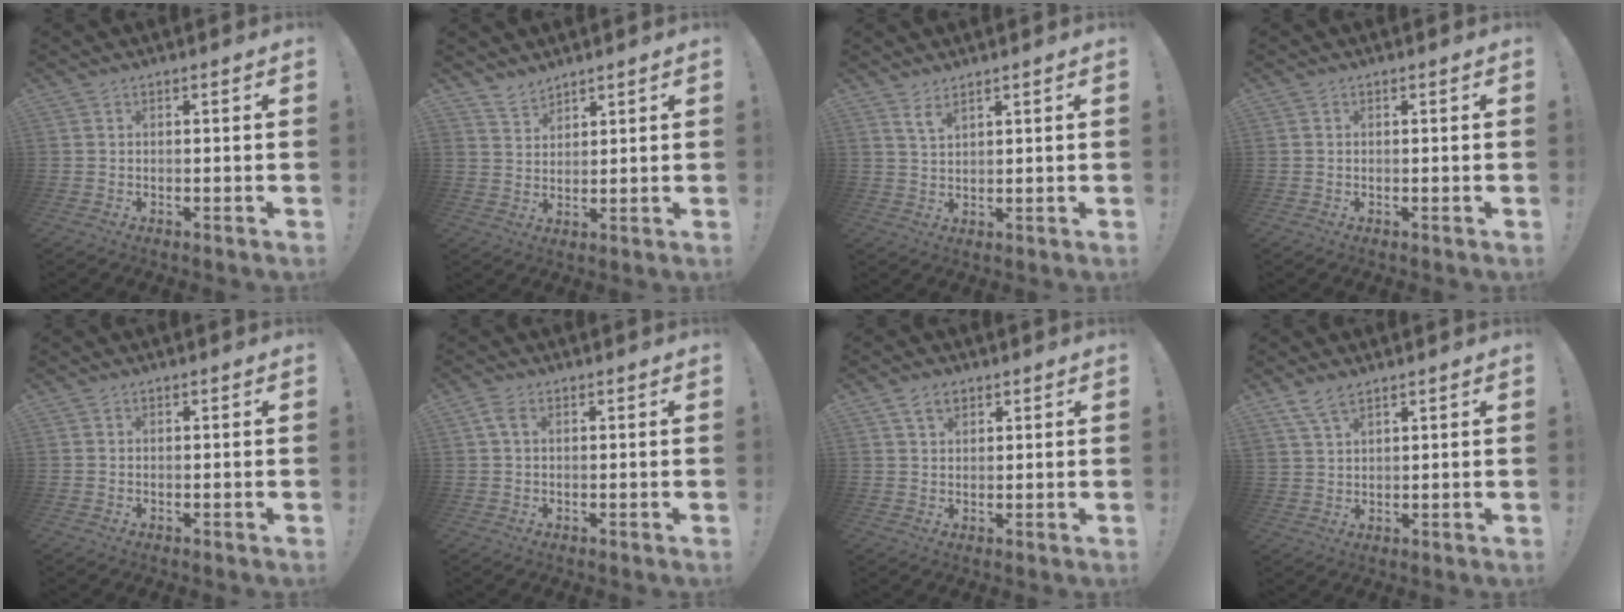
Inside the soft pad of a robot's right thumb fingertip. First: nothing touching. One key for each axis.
{"total": 4.4, "fx": 4.0, "fy": 1.7, "fz": 0.5, "tx": -0.007, "ty": -0.027, "tz": 0.076}
{"total": 3.6, "fx": 2.7, "fy": 0.8, "fz": 2.3, "tx": -0.037, "ty": -0.017, "tz": 0.046}
{"total": 0.0}
{"total": 0.0}
{"total": 3.1, "fx": 1.1, "fy": 1.9, "fz": 2.3, "tx": -0.051, "ty": 0.008, "tz": 0.021}
{"total": 4.7, "fx": 2.7, "fy": 3.0, "fz": 2.4, "tx": -0.038, "ty": -0.003, "tz": 0.049}
{"total": 5.6, "fx": 4.3, "fy": 2.2, "fz": 2.8, "tx": -0.058, "ty": -0.015, "tz": 0.083}